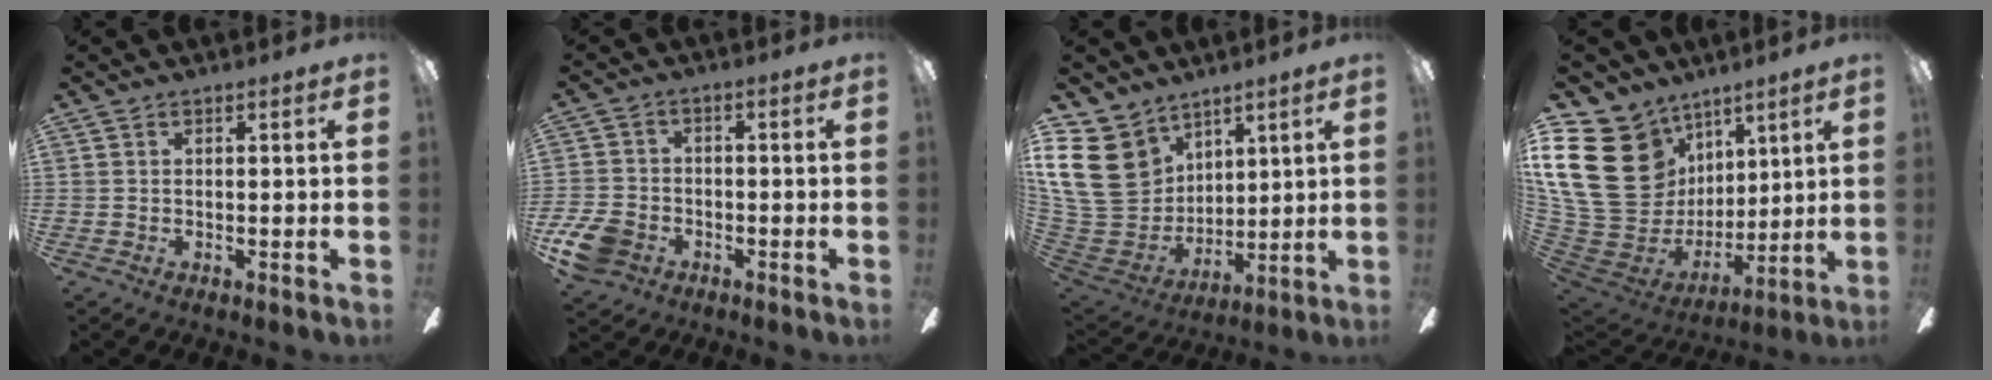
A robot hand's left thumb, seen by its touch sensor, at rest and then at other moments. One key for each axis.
{"total": 8.3, "fx": -4.2, "fy": 6.1, "fz": 3.8, "tx": -0.099, "ty": 0.027, "tz": -0.080}
{"total": 17.5, "fx": 7.4, "fy": 13.7, "fz": 8.1, "tx": -0.205, "ty": -0.035, "tz": 0.144}
{"total": 26.3, "fx": 8.1, "fy": 20.6, "fz": 14.1, "tx": -0.312, "ty": -0.048, "tz": 0.181}